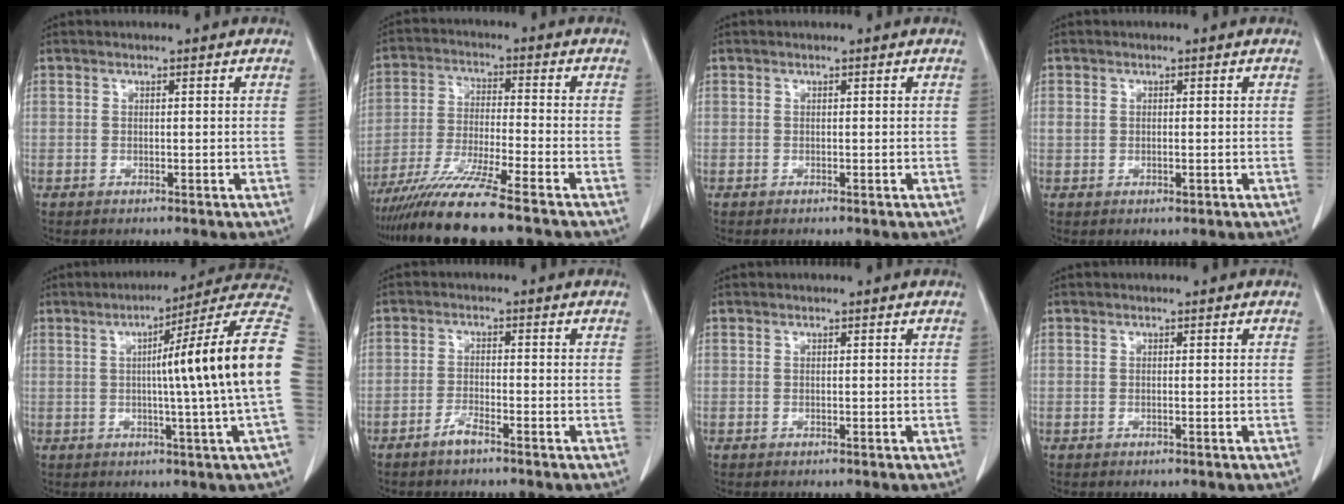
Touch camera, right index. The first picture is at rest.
{"total": 11.6, "force": [-9.3, -1.2, 6.8], "torque": [-0.119, -0.033, -0.161]}
{"total": 0.0}
{"total": 1.9, "force": [0.0, 1.2, 1.5], "torque": [-0.032, 0.003, 0.004]}
{"total": 17.7, "force": [0.8, -2.6, 17.5], "torque": [-0.213, 0.014, -0.004]}
{"total": 2.5, "force": [-2.0, 0.1, 1.5], "torque": [-0.034, -0.001, -0.039]}
{"total": 0.0}
{"total": 0.0}